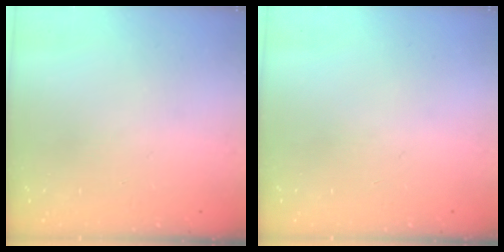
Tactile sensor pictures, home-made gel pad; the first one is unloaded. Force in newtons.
{"total": 0.0}